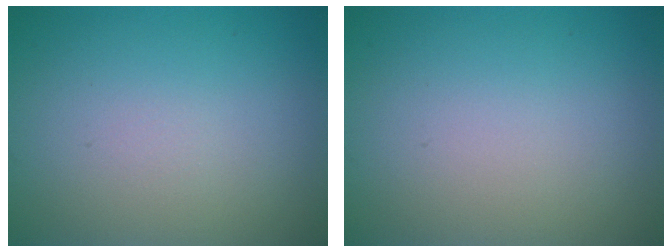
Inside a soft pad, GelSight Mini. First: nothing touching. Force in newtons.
{"total": 0.0}